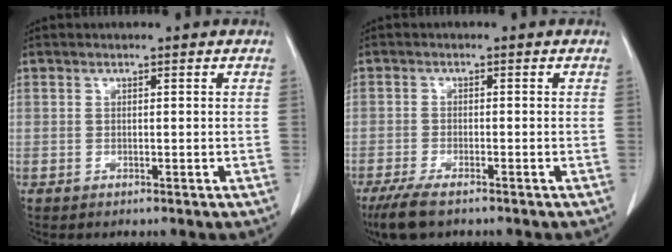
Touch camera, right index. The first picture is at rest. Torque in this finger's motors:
{"motor_torque": [0.26, -0.23, 0.08, 0.05]}